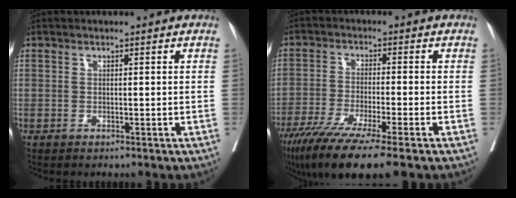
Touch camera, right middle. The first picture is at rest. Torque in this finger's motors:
{"motor_torque": [1.28, -0.86, 0.68, 0.20]}